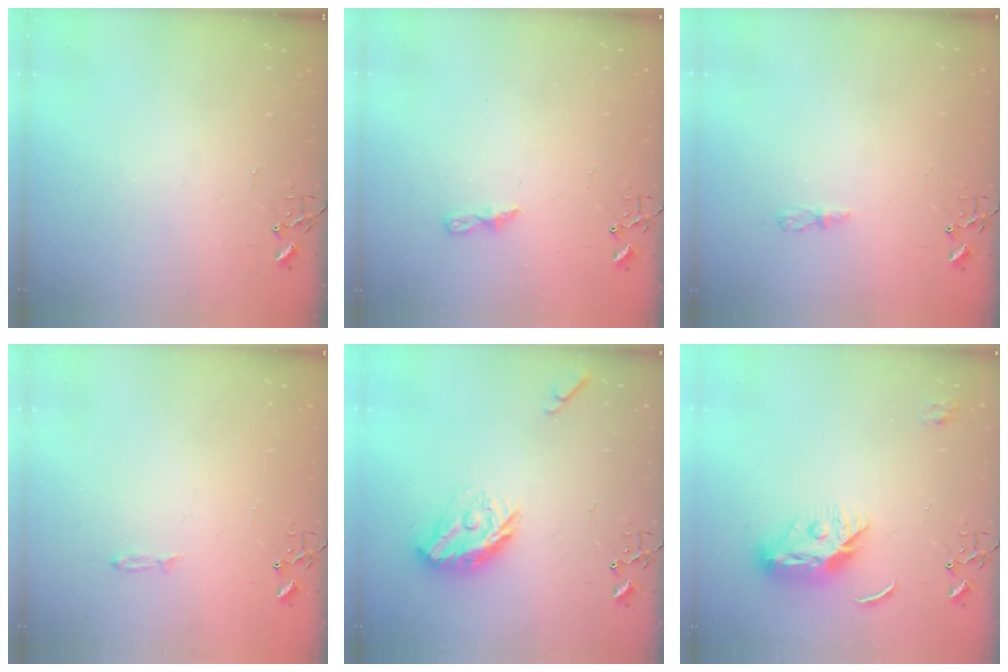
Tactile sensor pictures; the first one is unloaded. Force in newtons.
{"total": 5.3, "press": 5.3, "slide": 0.6}
{"total": 4.0, "press": 4.0, "slide": 0.5}
{"total": 3.5, "press": 3.5, "slide": 0.5}
{"total": 13.5, "press": 13.4, "slide": 0.7}
{"total": 11.3, "press": 11.3, "slide": 0.7}